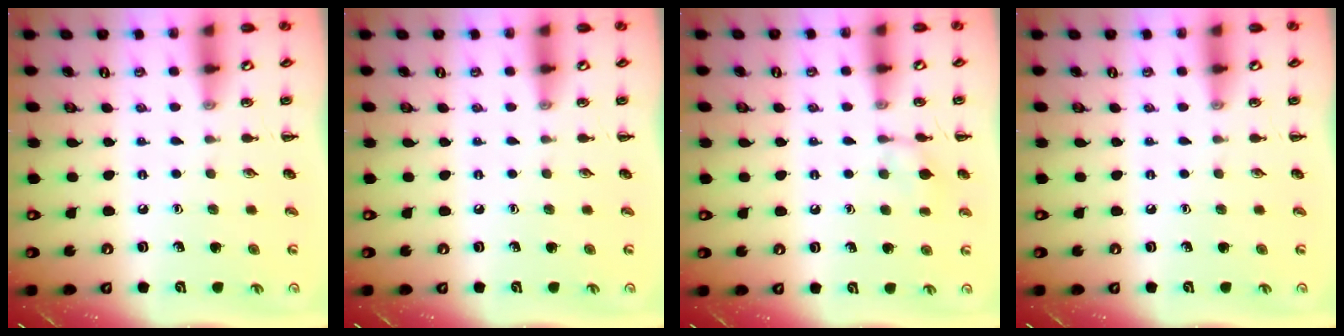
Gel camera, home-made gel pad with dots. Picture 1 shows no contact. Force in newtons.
{"total": 0.0}
{"total": 7.5, "press": 7.4, "slide": 1.4}
{"total": 0.0}